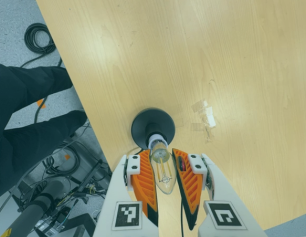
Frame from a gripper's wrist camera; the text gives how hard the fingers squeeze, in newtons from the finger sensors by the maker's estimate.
{"total": 22.2, "left": 23.8, "right": 20.6}